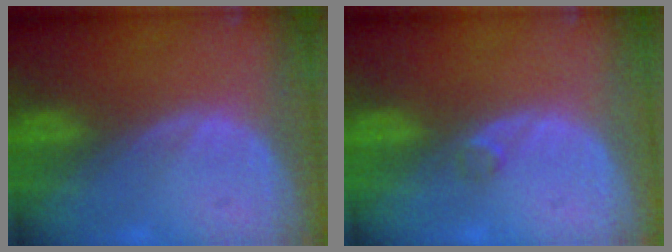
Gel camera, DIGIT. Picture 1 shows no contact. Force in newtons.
{"total": 1.2, "press": 1.0, "slide": 0.7}